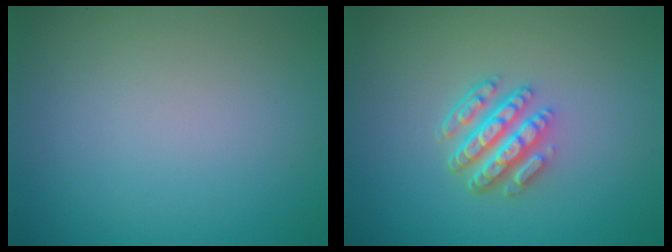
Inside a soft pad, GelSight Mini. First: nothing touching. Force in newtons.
{"total": 4.8, "press": 3.5, "slide": 3.3}